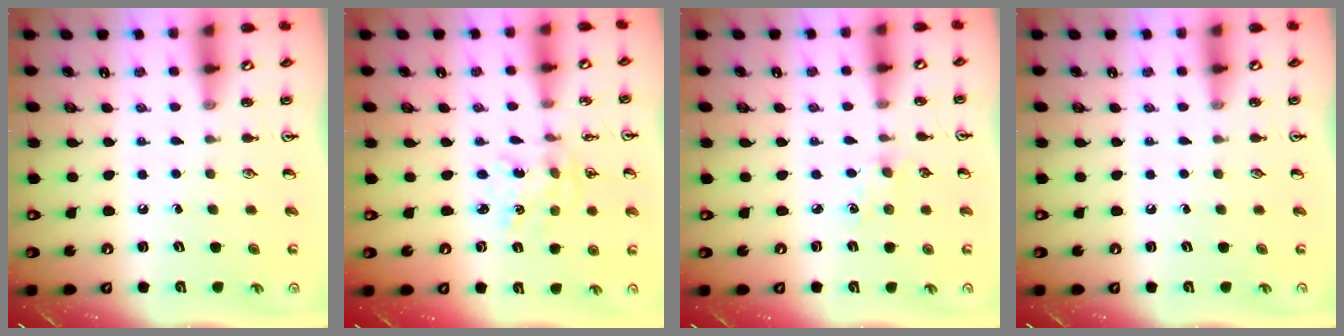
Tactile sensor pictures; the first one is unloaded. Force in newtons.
{"total": 2.4, "press": 2.3, "slide": 0.3}
{"total": 1.7, "press": 1.7, "slide": 0.3}
{"total": 0.0}